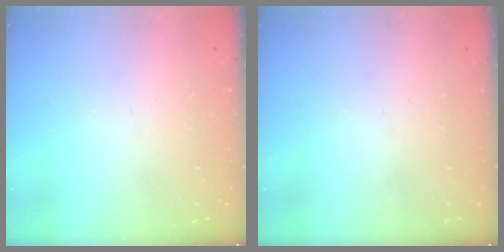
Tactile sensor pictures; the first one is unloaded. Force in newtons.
{"total": 0.0}